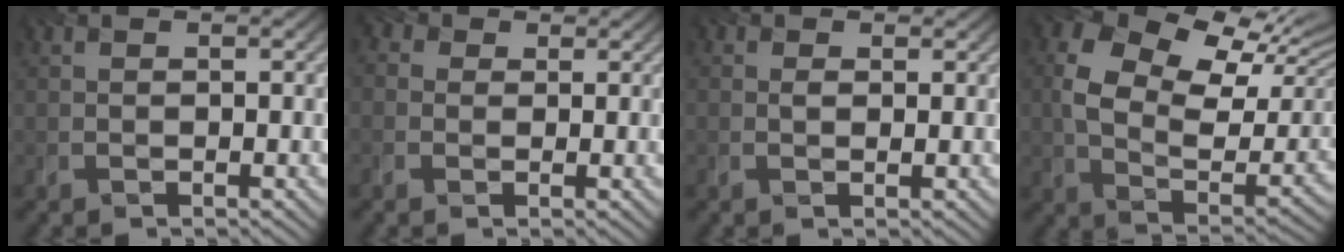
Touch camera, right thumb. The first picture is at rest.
{"total": 2.5, "force": [0.6, 2.3, 0.9], "torque": [-0.034, 0.005, 0.004]}
{"total": 0.7, "force": [0.3, 0.5, 0.5], "torque": [-0.013, -0.003, 0.005]}
{"total": 15.5, "force": [6.0, 9.2, 11.0], "torque": [-0.222, 0.013, 0.111]}